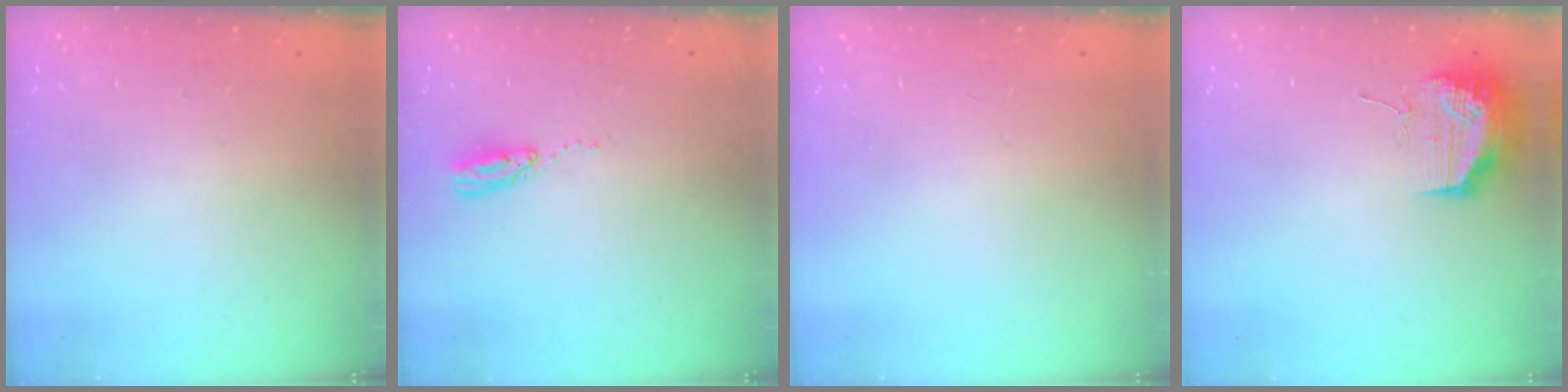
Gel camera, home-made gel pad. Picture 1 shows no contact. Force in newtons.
{"total": 5.0, "press": 5.0, "slide": 0.5}
{"total": 0.9, "press": 0.0, "slide": 0.9}
{"total": 17.0, "press": 13.3, "slide": 10.6}